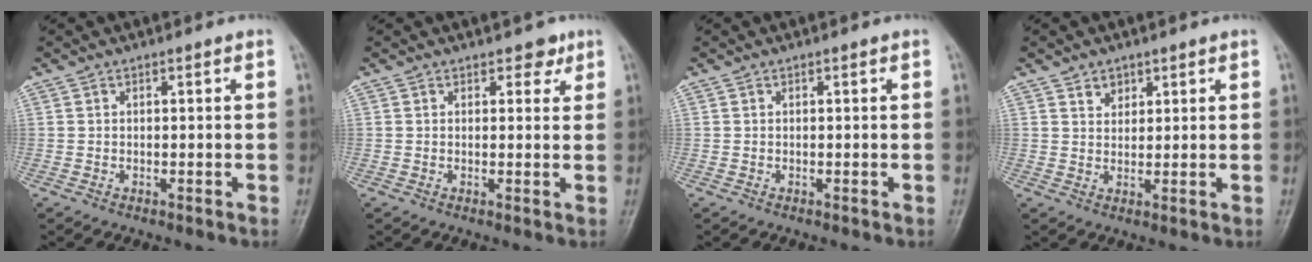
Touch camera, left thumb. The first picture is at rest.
{"total": 2.2, "force": [1.5, 1.4, 0.8], "torque": [0.008, -0.006, 0.015]}
{"total": 0.0}
{"total": 2.6, "force": [1.8, 1.8, 0.6], "torque": [0.007, -0.011, 0.028]}